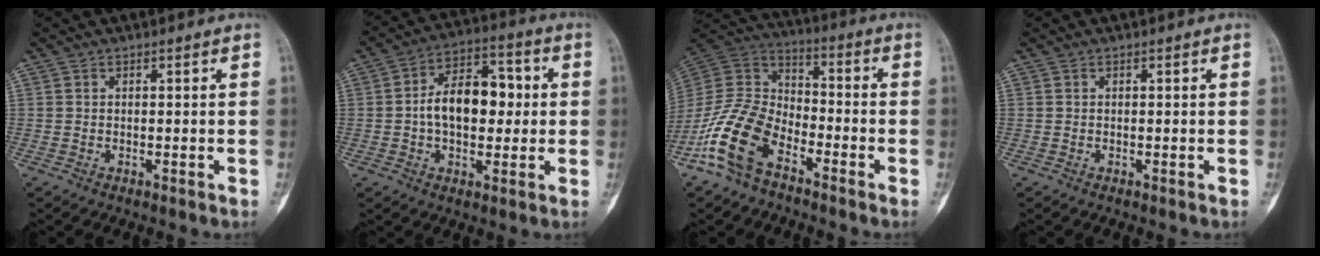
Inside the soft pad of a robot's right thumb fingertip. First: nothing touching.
{"total": 13.1, "force": [0.2, 8.1, 10.2], "torque": [-0.135, 0.029, -0.003]}
{"total": 14.5, "force": [-8.4, 8.2, 8.5], "torque": [-0.169, 0.059, -0.178]}
{"total": 0.0}